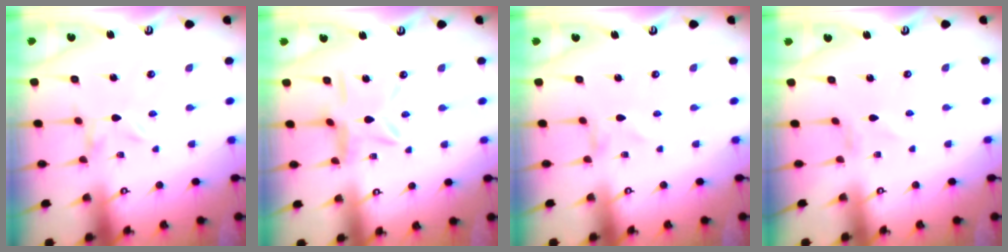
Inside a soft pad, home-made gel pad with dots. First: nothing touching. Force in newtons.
{"total": 10.1, "press": 10.0, "slide": 1.0}
{"total": 0.0}
{"total": 0.7, "press": 0.6, "slide": 0.3}